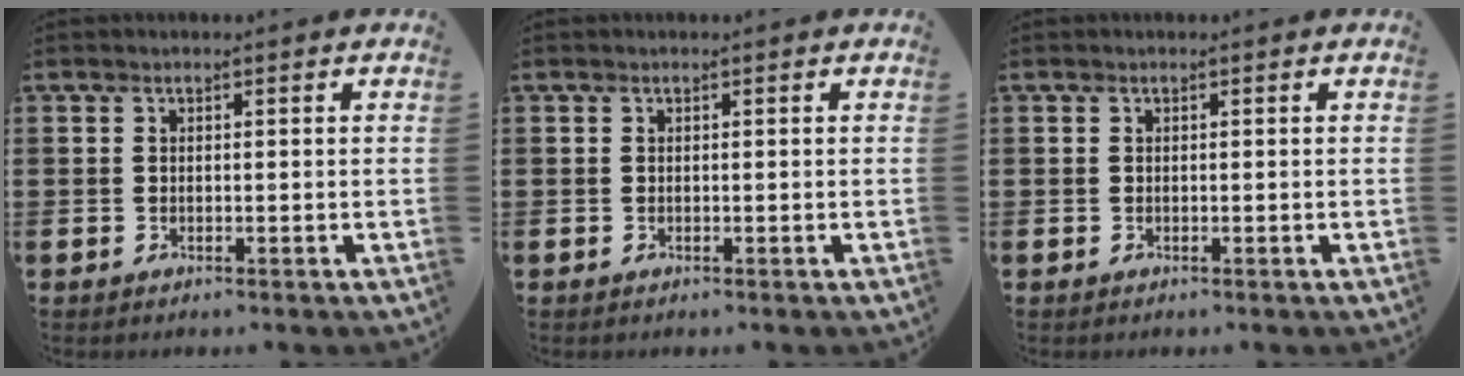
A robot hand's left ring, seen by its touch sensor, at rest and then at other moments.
{"total": 0.0}
{"total": 0.0}